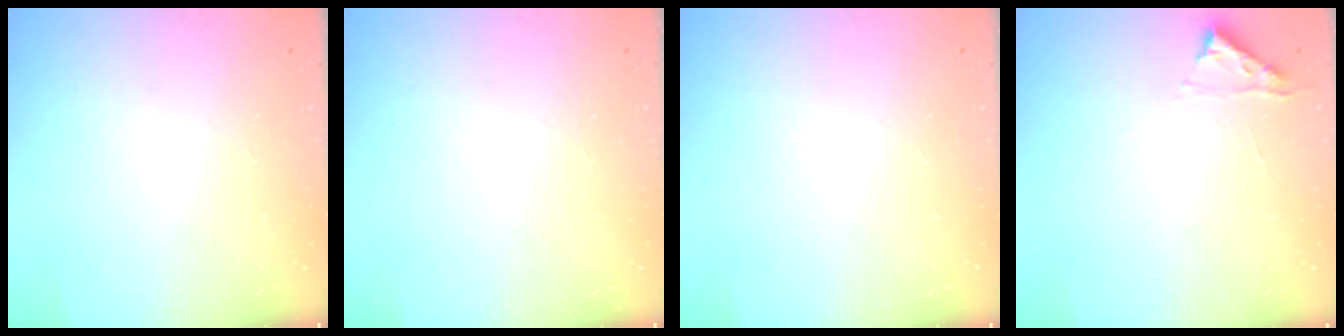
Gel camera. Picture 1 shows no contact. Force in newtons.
{"total": 0.0}
{"total": 0.0}
{"total": 2.8, "press": 2.8, "slide": 0.3}